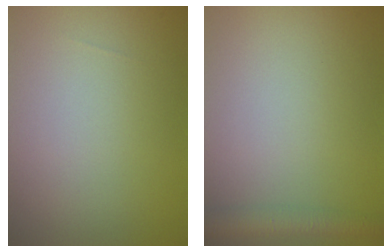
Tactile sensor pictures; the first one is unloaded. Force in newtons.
{"total": 2.7, "press": 2.7, "slide": 0.2}